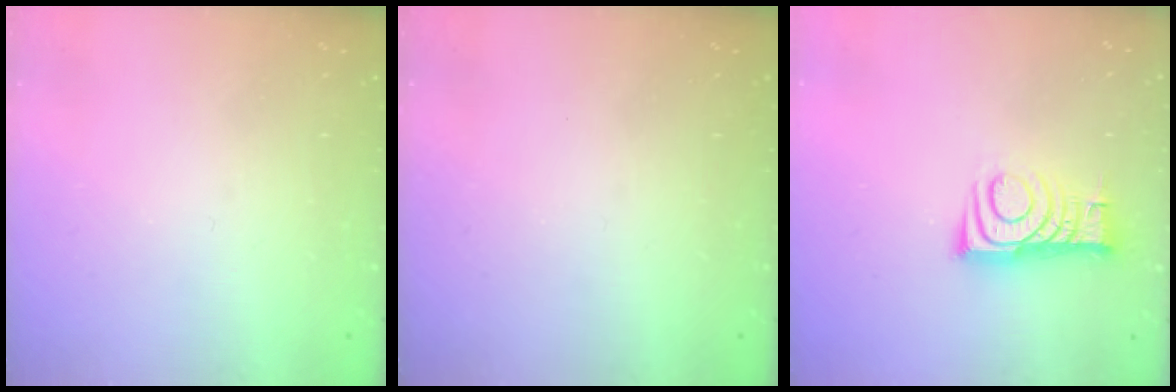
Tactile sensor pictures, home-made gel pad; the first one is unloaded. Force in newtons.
{"total": 0.0}
{"total": 10.1, "press": 10.1, "slide": 0.3}